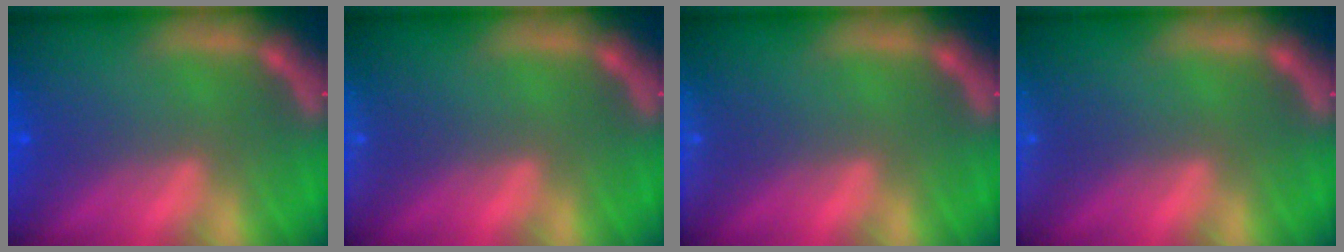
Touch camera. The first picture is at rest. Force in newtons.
{"total": 2.9}
{"total": 2.9}
{"total": 3.5}